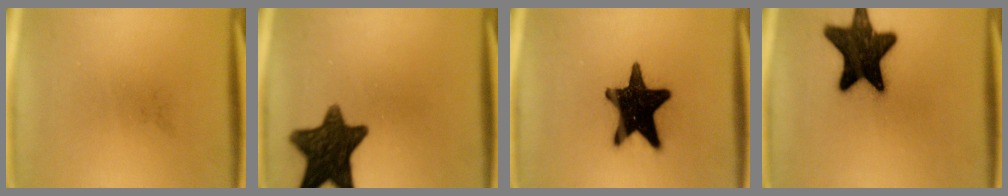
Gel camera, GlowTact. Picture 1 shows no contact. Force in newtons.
{"total": 13.7}
{"total": 19.3}
{"total": 17.9}